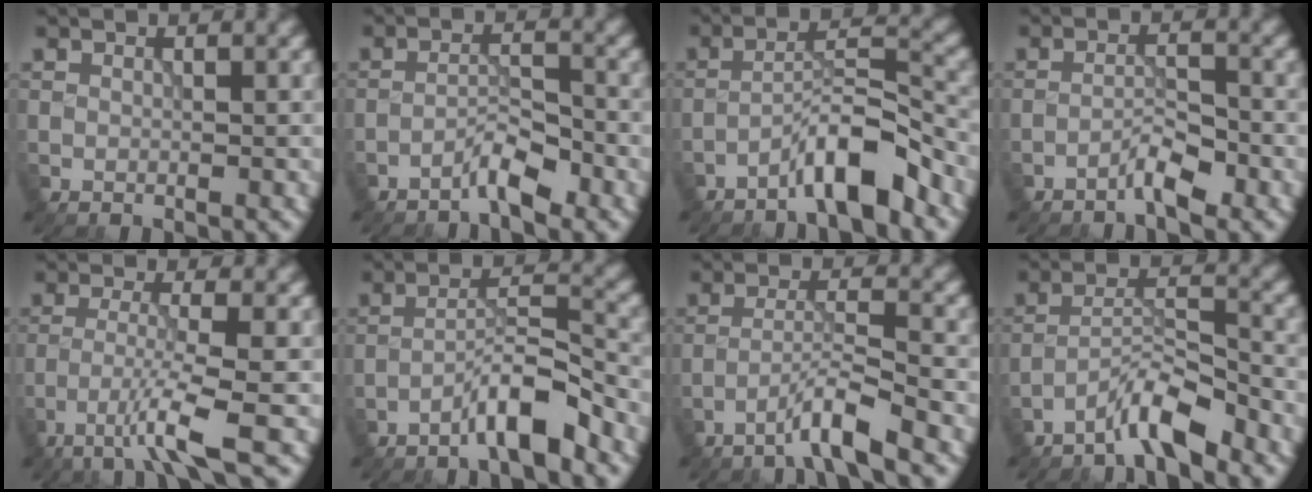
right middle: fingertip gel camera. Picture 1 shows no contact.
{"total": 2.6, "force": [-2.1, 0.3, 1.4], "torque": [-0.021, 0.011, -0.043]}
{"total": 5.5, "force": [-3.8, 0.8, 3.9], "torque": [-0.060, 0.018, -0.073]}
{"total": 2.2, "force": [-1.8, 0.2, 1.3], "torque": [-0.020, 0.009, -0.037]}
{"total": 4.2, "force": [-2.3, -0.1, 3.5], "torque": [-0.065, 0.003, -0.059]}
{"total": 4.7, "force": [-3.3, 0.5, 3.3], "torque": [-0.055, 0.016, -0.065]}
{"total": 3.5, "force": [-2.5, -0.1, 2.5], "torque": [-0.040, 0.013, -0.060]}
{"total": 4.3, "force": [-3.6, 0.5, 2.4], "torque": [-0.042, 0.011, -0.075]}